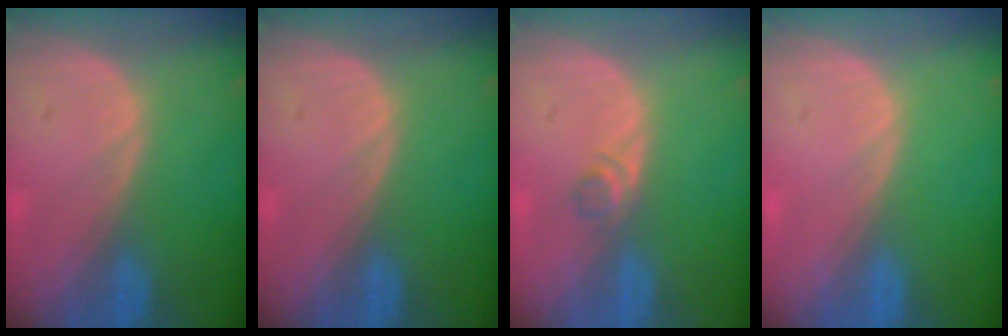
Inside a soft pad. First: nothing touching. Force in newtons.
{"total": 0.0}
{"total": 1.8, "press": 1.5, "slide": 0.9}
{"total": 0.0}